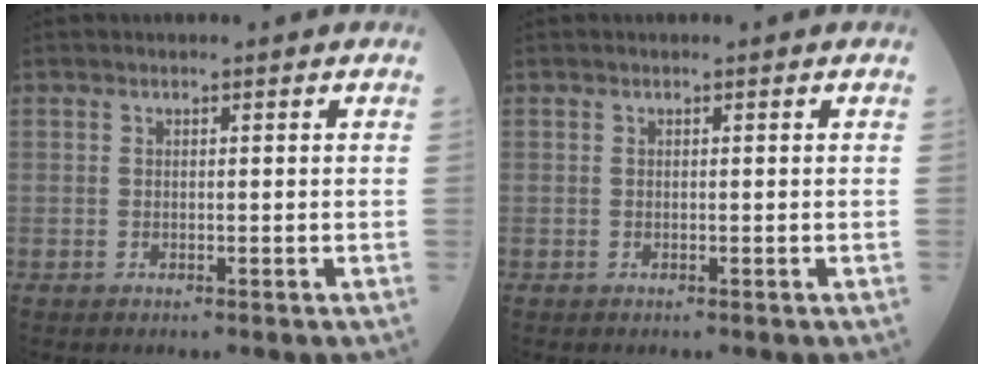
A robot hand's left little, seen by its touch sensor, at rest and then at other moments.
{"total": 0.0}